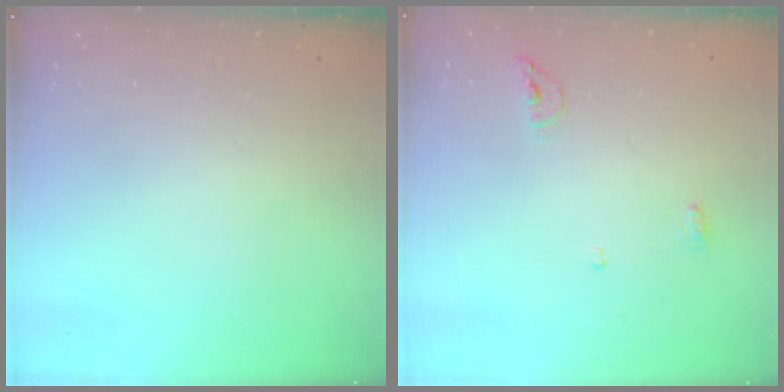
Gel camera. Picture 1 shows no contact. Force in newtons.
{"total": 5.7, "press": 5.7, "slide": 1.0}